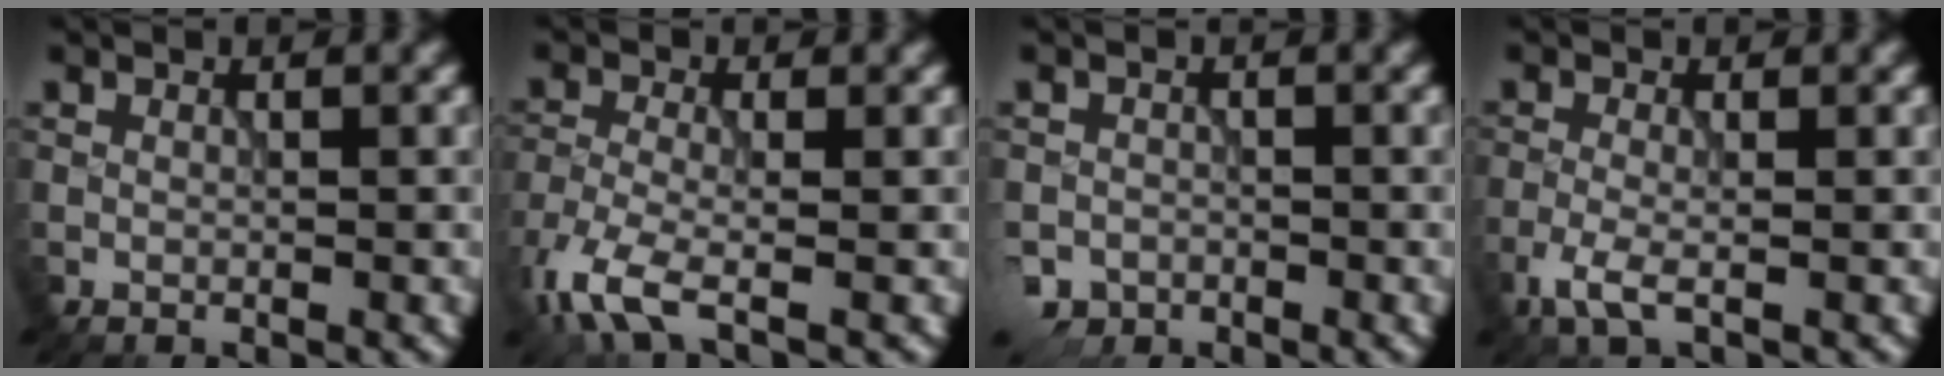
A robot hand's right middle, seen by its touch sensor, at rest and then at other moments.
{"total": 5.5, "force": [-3.6, 1.8, 3.8], "torque": [-0.090, -0.011, -0.082]}
{"total": 4.0, "force": [-2.8, 2.6, 1.1], "torque": [-0.020, -0.015, -0.052]}
{"total": 2.7, "force": [-1.5, 0.8, 2.1], "torque": [-0.051, -0.005, -0.035]}